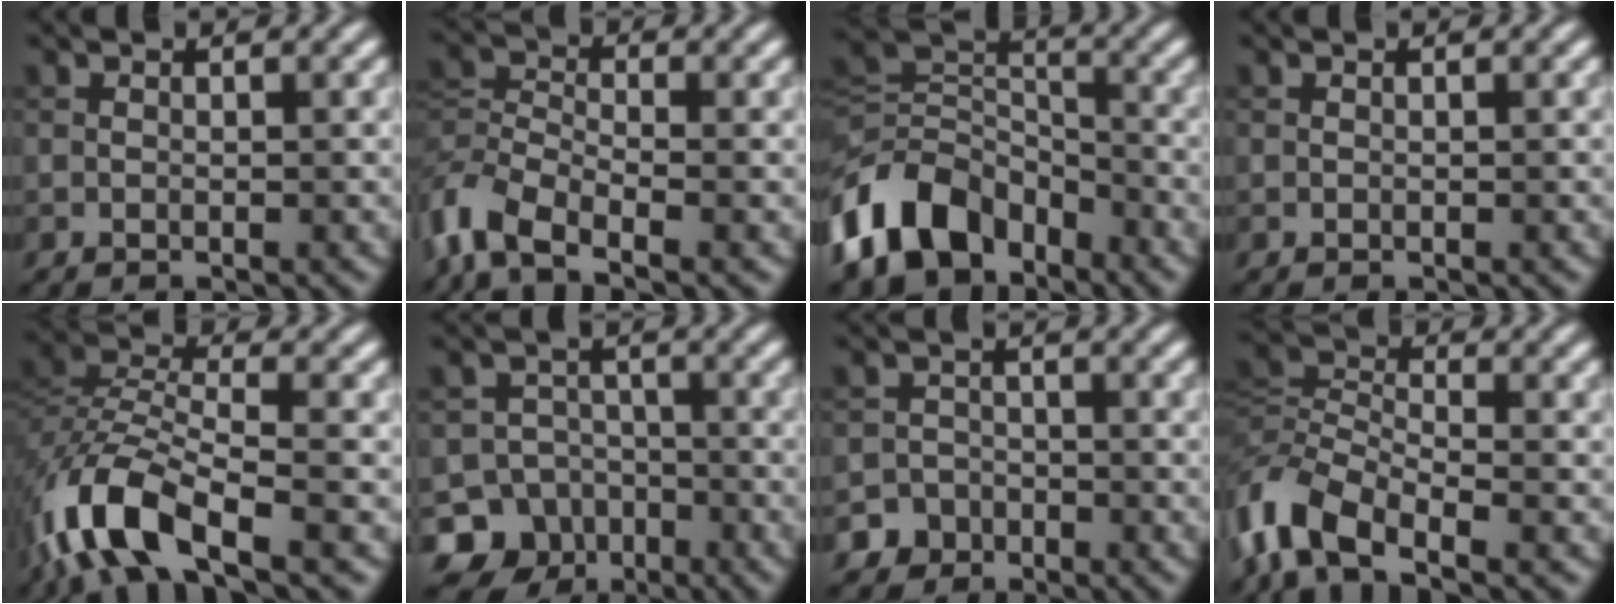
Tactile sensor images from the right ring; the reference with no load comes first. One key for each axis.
{"total": 6.1, "fx": -3.8, "fy": 3.0, "fz": 3.8, "tx": -0.083, "ty": -0.002, "tz": -0.090}
{"total": 9.5, "fx": -5.4, "fy": 6.2, "fz": 4.8, "tx": -0.093, "ty": 0.000, "tz": -0.120}
{"total": 0.0}
{"total": 9.0, "fx": -5.0, "fy": 3.7, "fz": 6.4, "tx": -0.136, "ty": 0.002, "tz": -0.108}
{"total": 10.0, "fx": -6.2, "fy": 7.7, "fz": 1.6, "tx": -0.017, "ty": -0.028, "tz": -0.119}
{"total": 3.6, "fx": -2.6, "fy": 2.5, "fz": 0.0, "tx": 0.023, "ty": 0.000, "tz": -0.047}
{"total": 7.6, "fx": -3.7, "fy": 4.1, "fz": 5.2, "tx": -0.109, "ty": 0.010, "tz": -0.090}